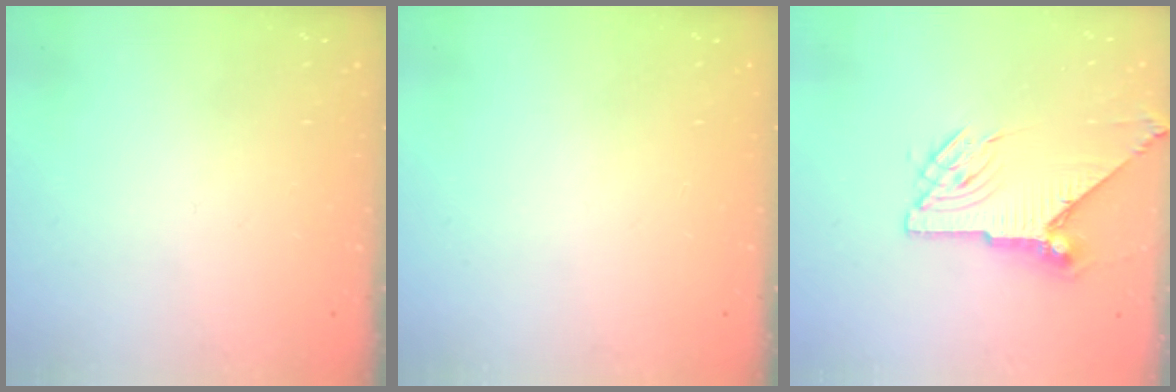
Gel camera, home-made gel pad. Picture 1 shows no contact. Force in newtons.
{"total": 0.0}
{"total": 11.3, "press": 11.3, "slide": 0.9}